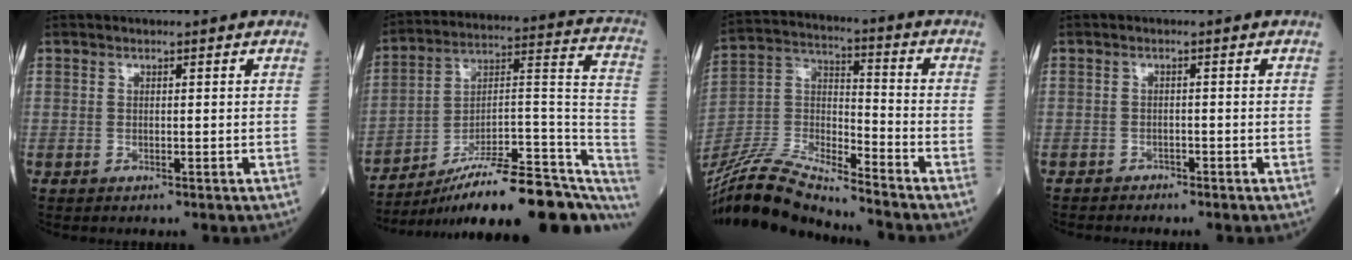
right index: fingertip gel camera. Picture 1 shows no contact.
{"total": 25.8, "force": [-18.2, 5.5, 17.5], "torque": [-0.184, 0.027, -0.271]}
{"total": 15.2, "force": [-14.3, 0.2, 5.2], "torque": [-0.106, 0.013, -0.276]}
{"total": 1.3, "force": [-1.3, 0.4, -0.2], "torque": [0.005, 0.001, -0.024]}